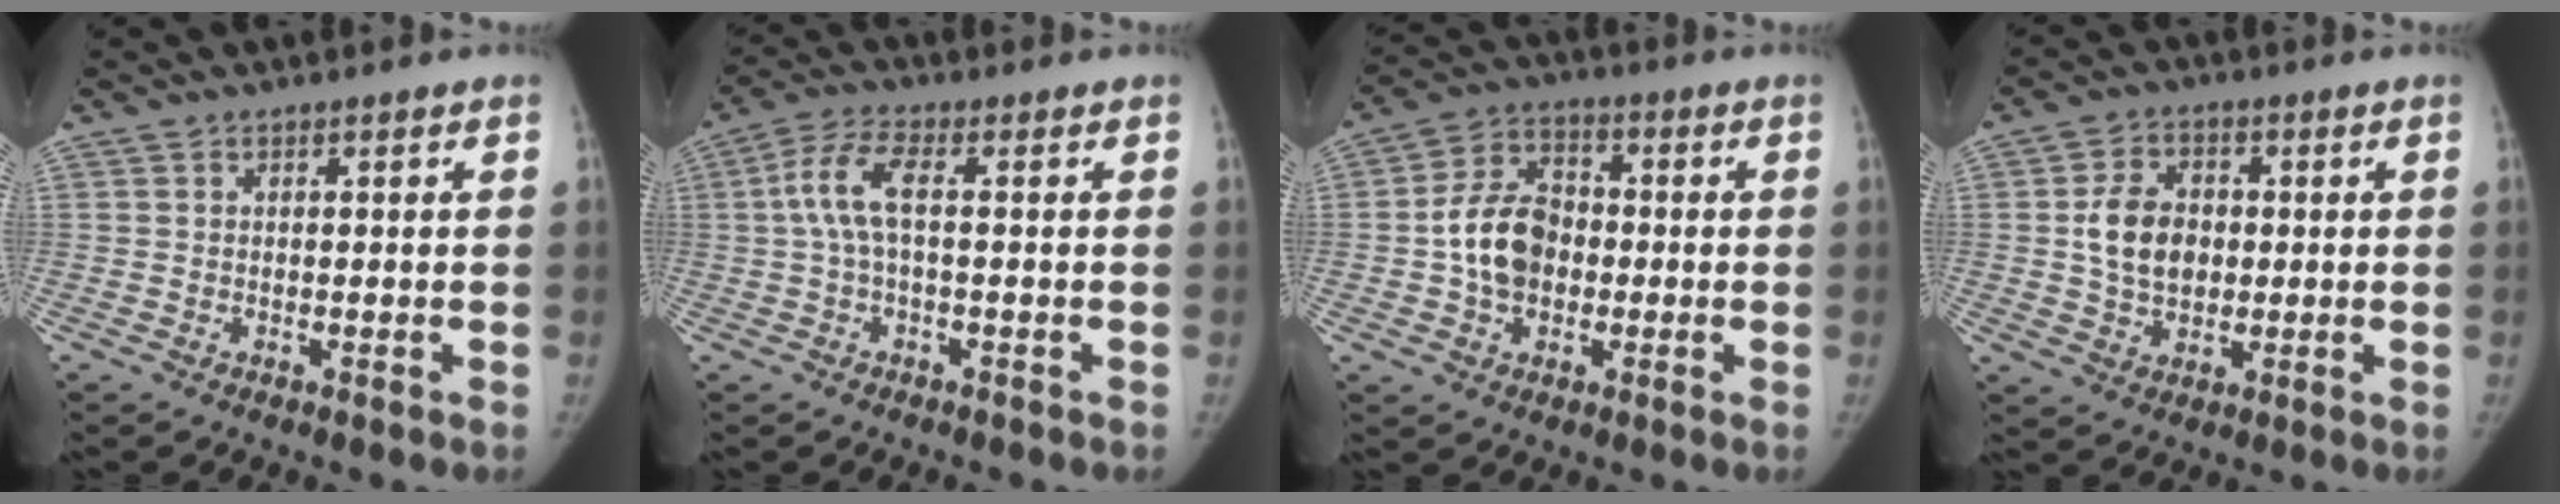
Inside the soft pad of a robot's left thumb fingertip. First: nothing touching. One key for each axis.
{"total": 6.5, "fx": 0.3, "fy": 2.1, "fz": 6.1, "tx": -0.146, "ty": 0.021, "tz": 0.003}
{"total": 10.9, "fx": -1.1, "fy": 8.2, "fz": 7.0, "tx": -0.100, "ty": 0.027, "tz": -0.025}
{"total": 8.9, "fx": 0.6, "fy": 6.7, "fz": 5.9, "tx": -0.079, "ty": 0.005, "tz": 0.013}